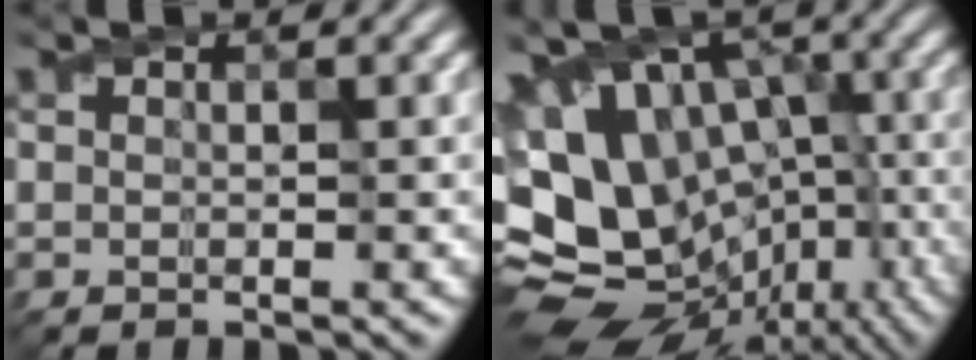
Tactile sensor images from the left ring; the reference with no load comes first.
{"total": 16.6, "force": [-2.0, 12.3, 11.0], "torque": [-0.181, 0.003, 0.001]}